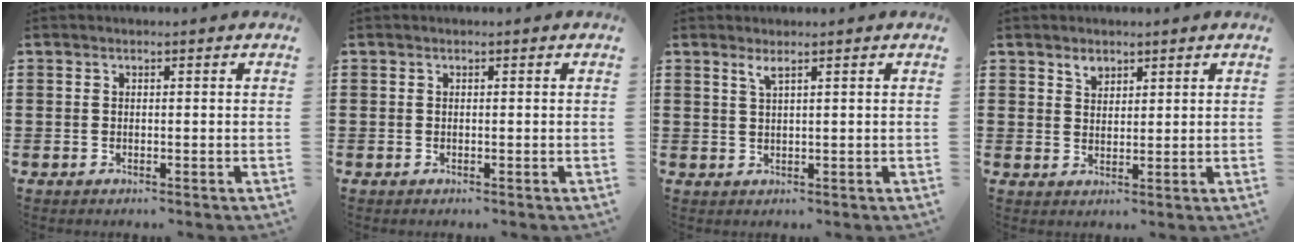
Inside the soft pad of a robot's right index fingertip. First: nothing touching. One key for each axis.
{"total": 0.0}
{"total": 1.5, "fx": 1.0, "fy": 0.0, "fz": 1.1, "tx": -0.025, "ty": 0.000, "tz": 0.018}
{"total": 2.1, "fx": 1.7, "fy": 1.2, "fz": 0.5, "tx": -0.006, "ty": 0.000, "tz": 0.030}